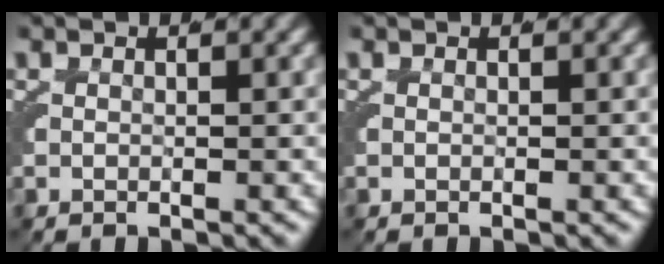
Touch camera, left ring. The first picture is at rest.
{"total": 0.0}